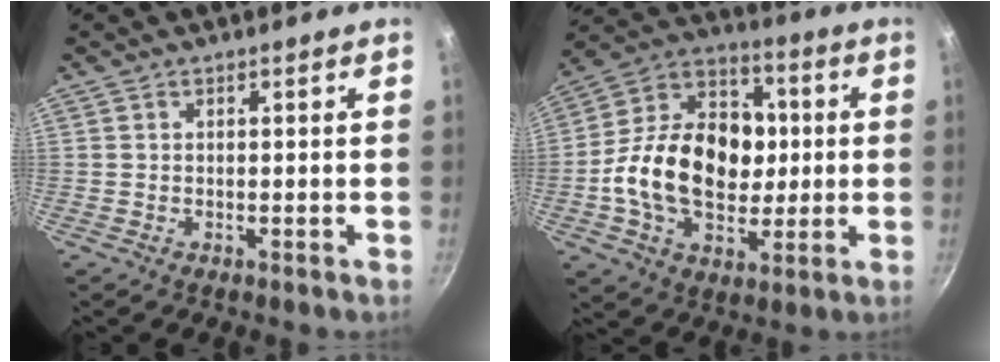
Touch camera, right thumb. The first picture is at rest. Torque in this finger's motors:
{"motor_torque": [2.01, 2.40, 0.65, -0.54, 0.30]}